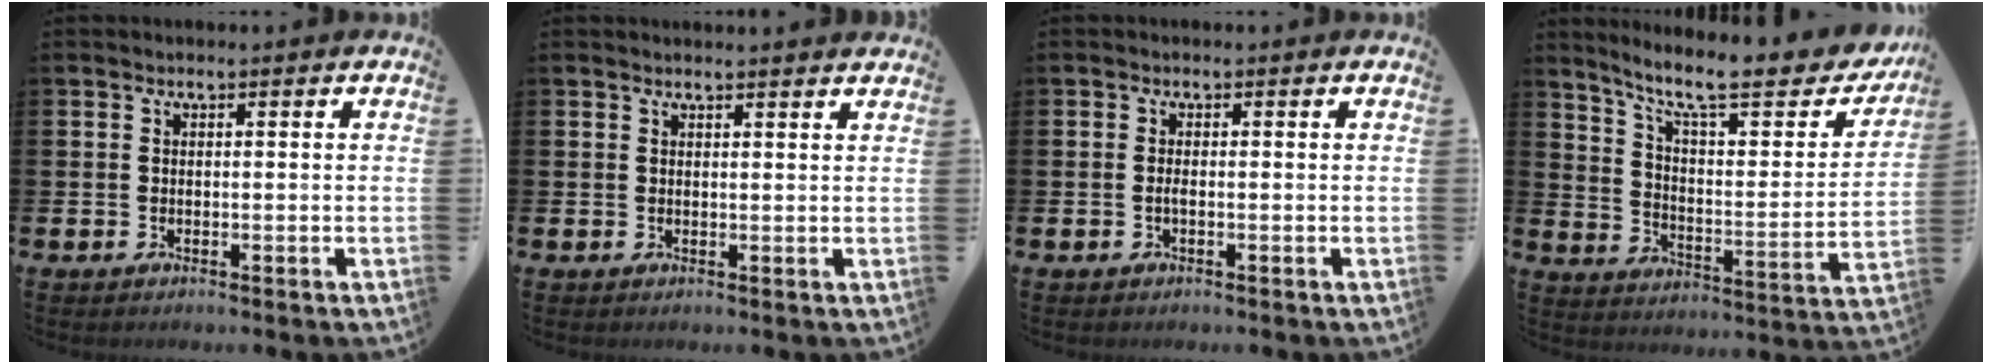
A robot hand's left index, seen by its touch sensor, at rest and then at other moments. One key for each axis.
{"total": 1.1, "fx": 1.1, "fy": -0.1, "fz": 0.1, "tx": 0.009, "ty": -0.008, "tz": 0.019}
{"total": 0.6, "fx": -0.3, "fy": 0.1, "fz": 0.6, "tx": -0.018, "ty": 0.001, "tz": -0.003}
{"total": 10.8, "fx": 8.7, "fy": 2.4, "fz": 6.0, "tx": -0.130, "ty": -0.061, "tz": 0.139}